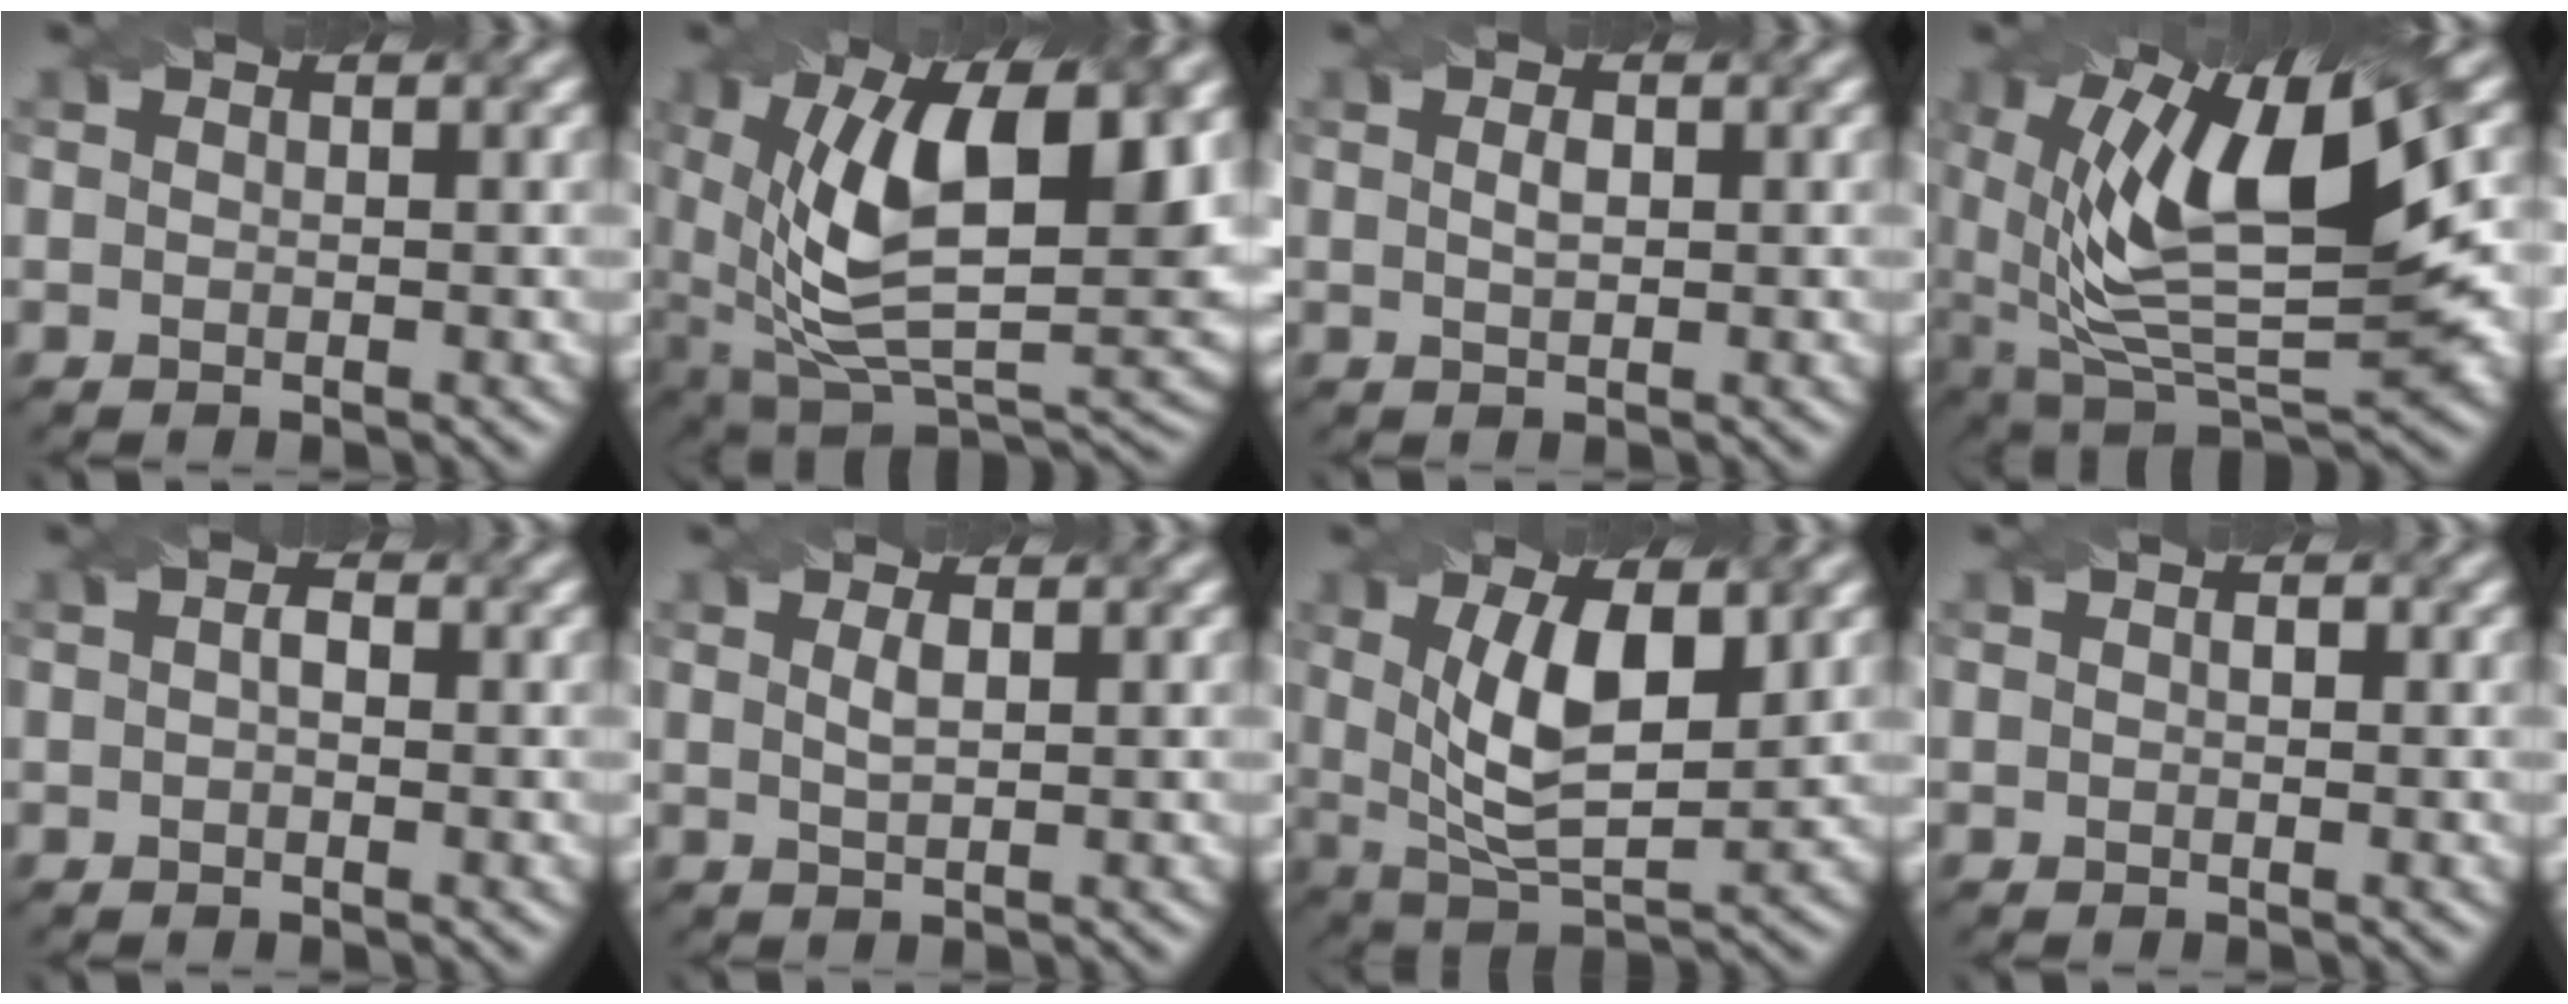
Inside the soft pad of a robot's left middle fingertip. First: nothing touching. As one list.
[{"total": 15.4, "force": [3.7, 7.7, 12.9], "torque": [-0.220, -0.003, 0.062]}, {"total": 1.2, "force": [0.3, 0.5, 1.0], "torque": [-0.023, 0.001, 0.008]}, {"total": 13.0, "force": [3.0, 5.2, 11.6], "torque": [-0.205, -0.003, 0.052]}, {"total": 1.6, "force": [0.3, 0.9, 1.3], "torque": [-0.017, -0.001, -0.005]}, {"total": 1.4, "force": [0.5, 0.5, 1.2], "torque": [-0.025, 0.001, 0.012]}, {"total": 7.8, "force": [1.7, 3.1, 7.0], "torque": [-0.136, -0.005, 0.030]}, {"total": 0.6, "force": [0.0, 0.3, 0.5], "torque": [-0.008, 0.000, 0.000]}]